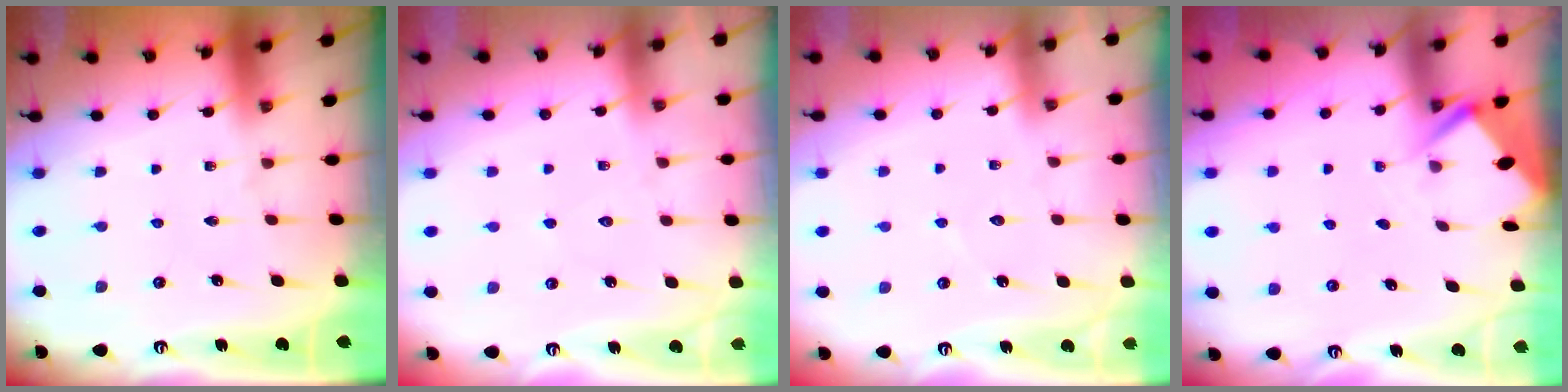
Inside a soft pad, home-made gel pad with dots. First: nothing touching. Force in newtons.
{"total": 6.1, "press": 6.1, "slide": 0.9}
{"total": 4.8, "press": 4.8, "slide": 0.6}
{"total": 2.9, "press": 2.9, "slide": 0.1}